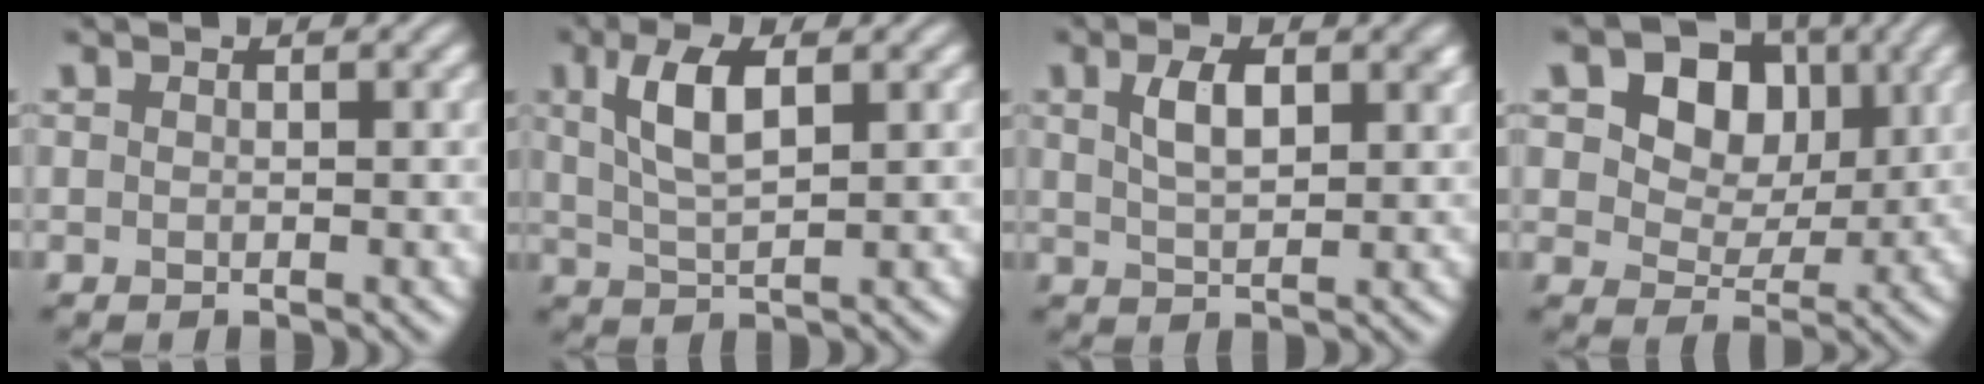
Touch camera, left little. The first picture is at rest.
{"total": 4.8, "force": [1.7, 1.8, 4.1], "torque": [-0.086, 0.004, 0.033]}
{"total": 4.0, "force": [1.4, 1.9, 3.2], "torque": [-0.064, 0.006, 0.028]}
{"total": 10.4, "force": [4.1, 7.6, 5.6], "torque": [-0.100, 0.013, 0.059]}